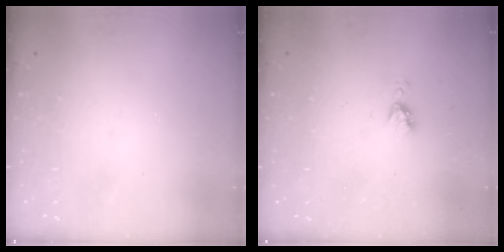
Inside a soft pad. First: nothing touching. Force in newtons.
{"total": 4.0, "press": 4.0, "slide": 0.5}